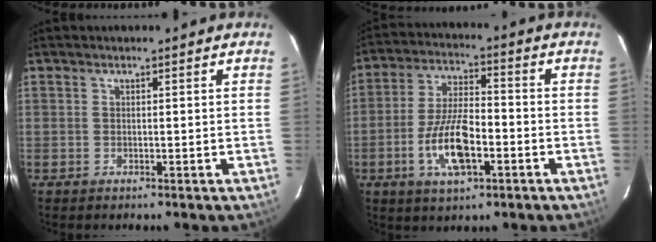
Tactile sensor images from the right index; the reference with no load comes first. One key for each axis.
{"total": 11.6, "fx": -4.2, "fy": 4.4, "fz": 9.9, "tx": -0.203, "ty": -0.001, "tz": -0.074}